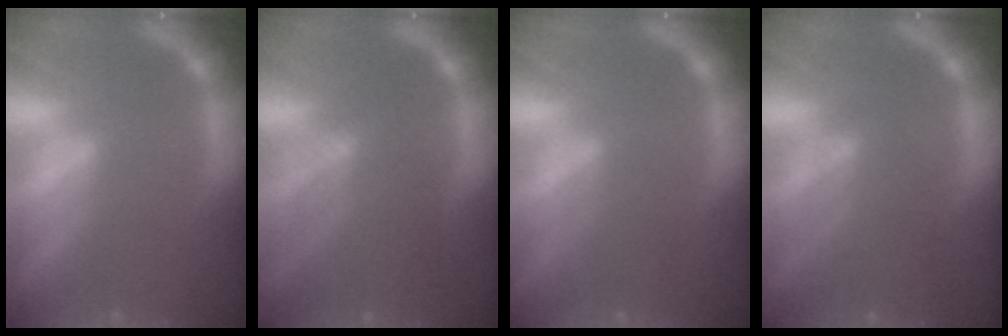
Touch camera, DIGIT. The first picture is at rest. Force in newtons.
{"total": 6.0}
{"total": 2.5}
{"total": 4.6}